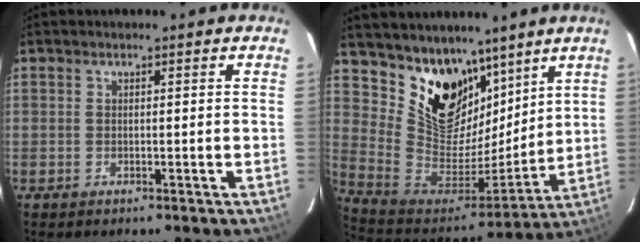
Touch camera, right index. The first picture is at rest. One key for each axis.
{"total": 18.0, "fx": 12.2, "fy": 11.4, "fz": 6.7, "tx": -0.152, "ty": -0.008, "tz": 0.238}